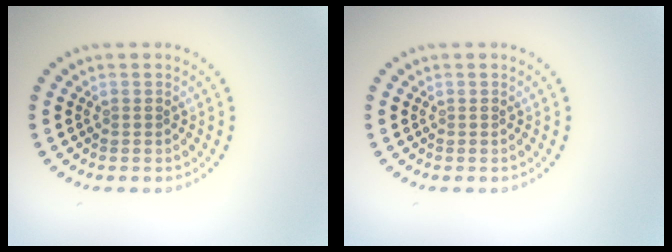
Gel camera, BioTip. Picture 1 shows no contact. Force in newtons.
{"total": 0.0}